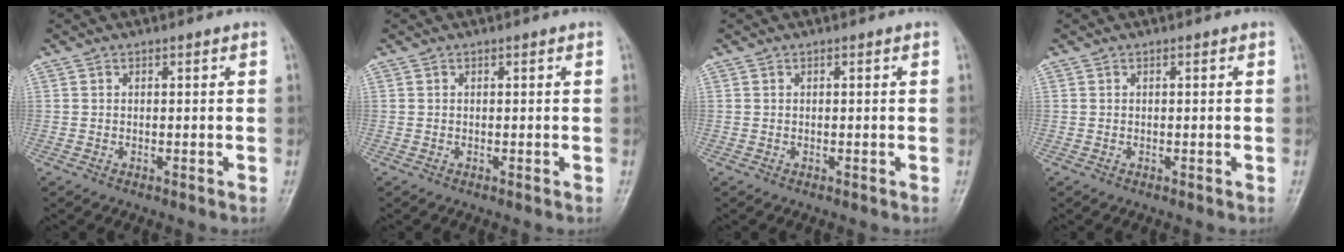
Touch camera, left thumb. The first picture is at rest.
{"total": 0.0}
{"total": 0.0}
{"total": 0.0}